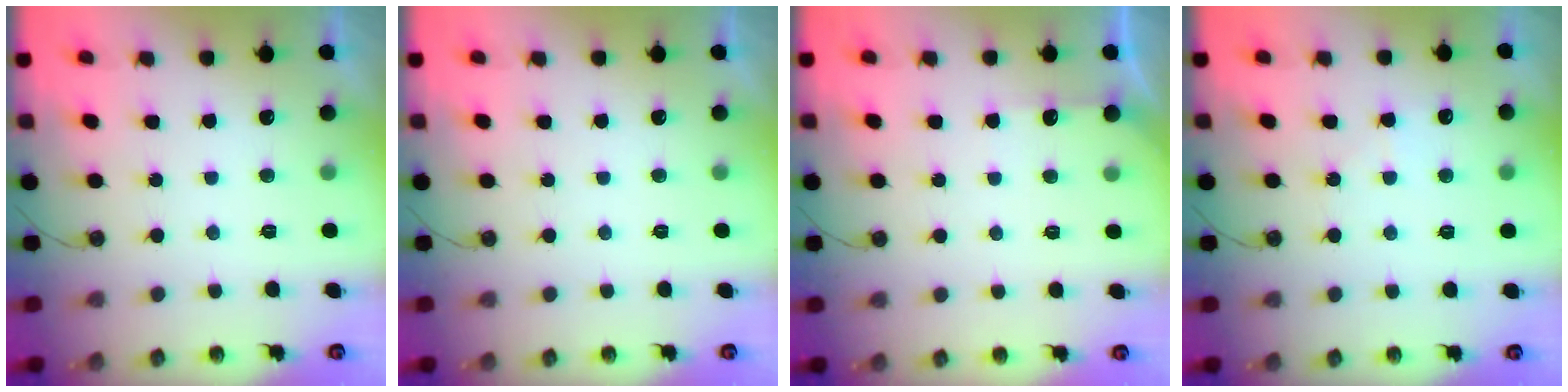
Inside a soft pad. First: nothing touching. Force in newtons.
{"total": 0.0}
{"total": 3.4, "press": 3.4, "slide": 0.5}
{"total": 5.3, "press": 5.3, "slide": 0.3}